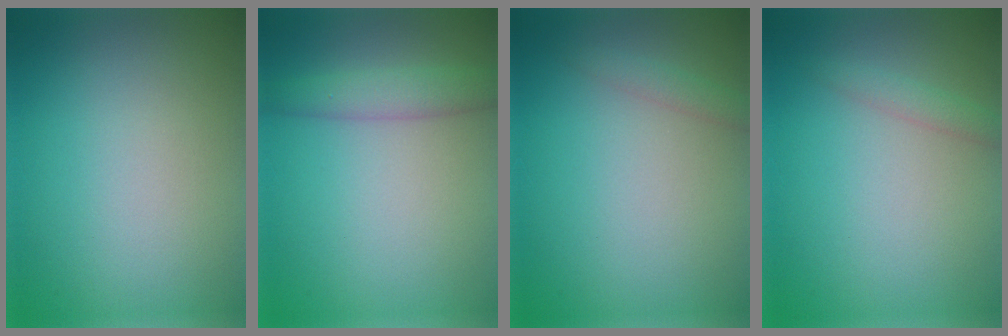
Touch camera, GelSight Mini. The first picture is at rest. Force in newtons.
{"total": 2.8, "press": 2.8, "slide": 0.1}
{"total": 1.2, "press": 1.2, "slide": 0.0}
{"total": 1.3, "press": 1.3, "slide": 0.1}